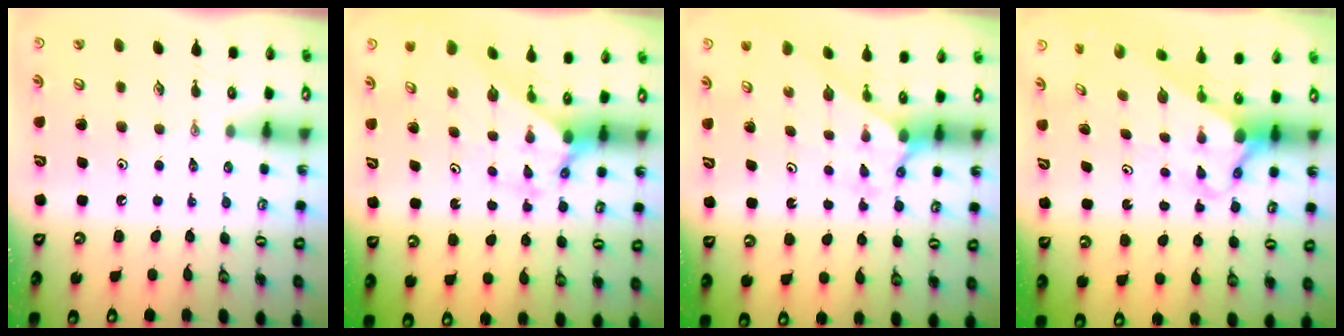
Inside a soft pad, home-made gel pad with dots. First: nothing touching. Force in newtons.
{"total": 2.0, "press": 2.0, "slide": 0.1}
{"total": 2.1, "press": 2.1, "slide": 0.3}
{"total": 3.0, "press": 3.0, "slide": 0.2}